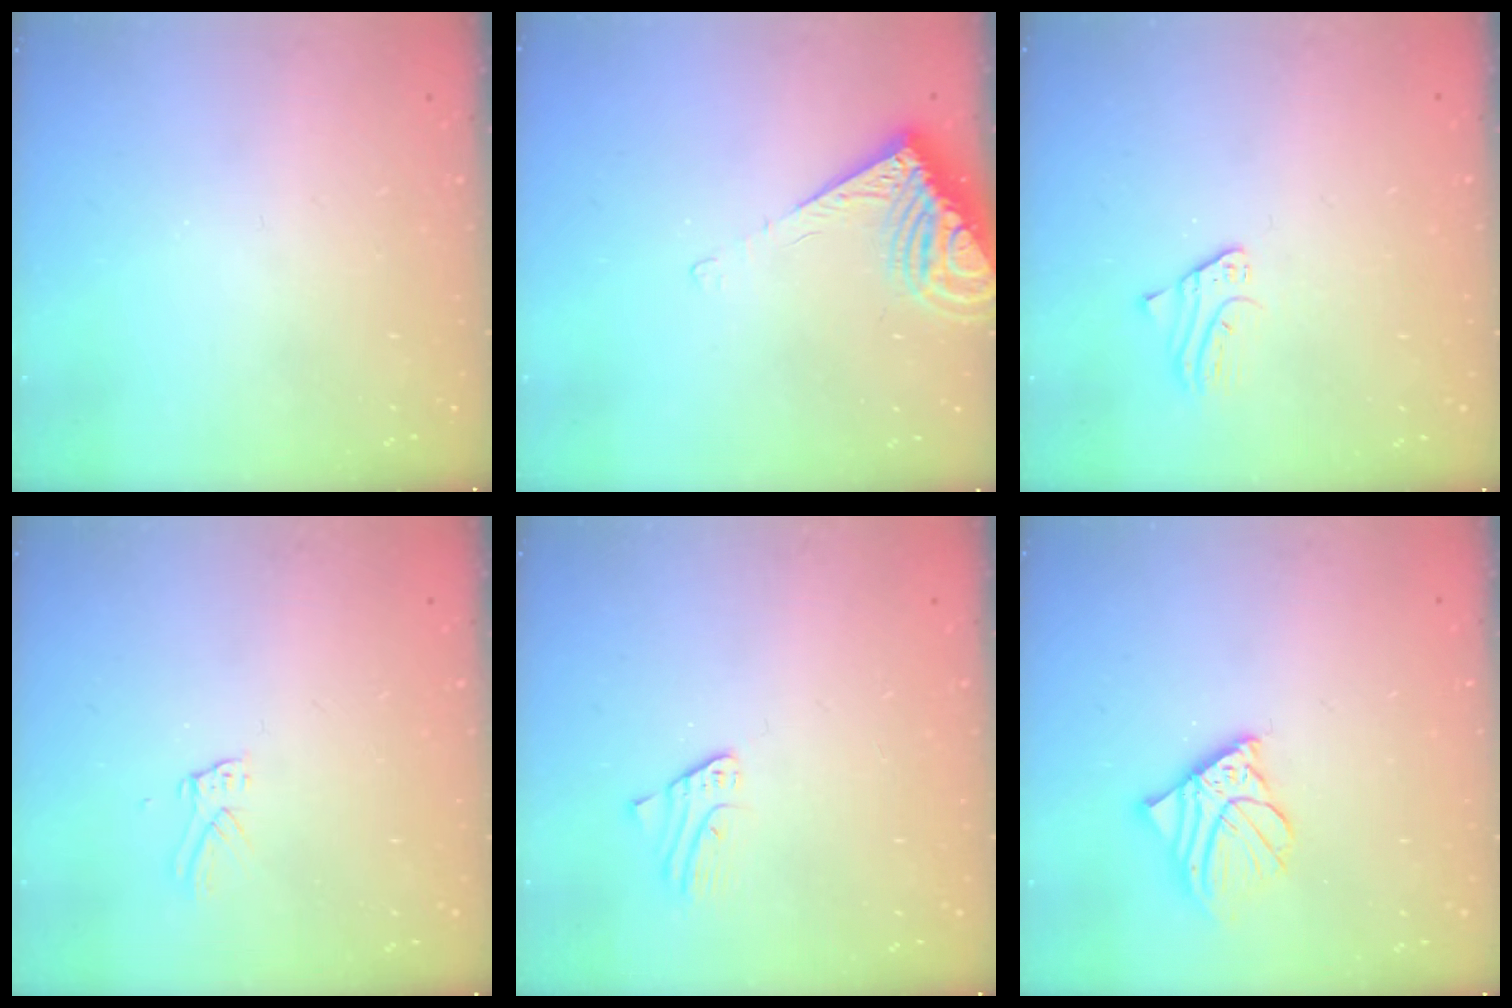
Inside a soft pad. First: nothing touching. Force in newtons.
{"total": 9.1, "press": 9.0, "slide": 0.7}
{"total": 1.9, "press": 1.9, "slide": 0.3}
{"total": 5.1, "press": 5.0, "slide": 0.4}
{"total": 2.3, "press": 2.3, "slide": 0.2}
{"total": 7.7, "press": 7.6, "slide": 1.6}